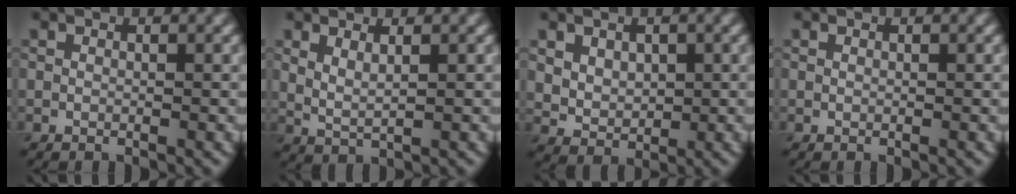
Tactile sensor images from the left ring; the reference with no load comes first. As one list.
[{"total": 1.8, "force": [1.1, 0.5, 1.3], "torque": [-0.026, -0.008, 0.024]}, {"total": 3.4, "force": [1.1, 2.5, 2.0], "torque": [-0.041, -0.002, 0.029]}, {"total": 0.0}]